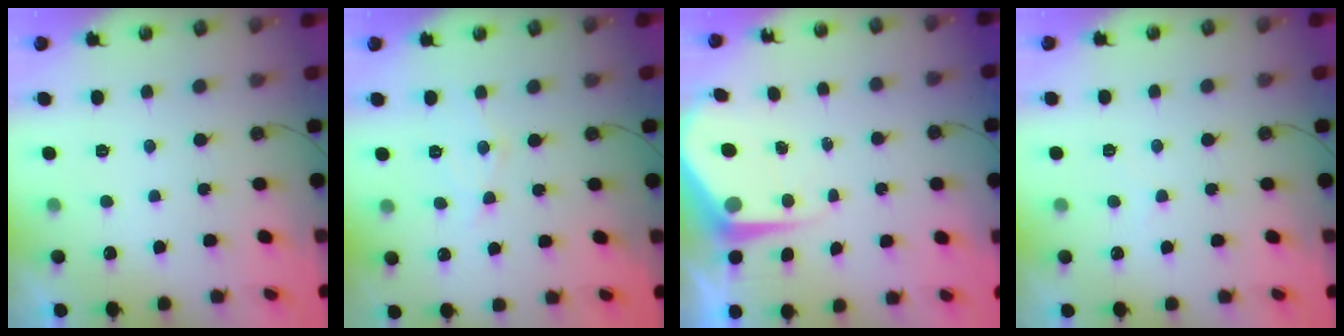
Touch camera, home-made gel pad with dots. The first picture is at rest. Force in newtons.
{"total": 7.3, "press": 7.3, "slide": 0.6}
{"total": 6.4, "press": 6.4, "slide": 0.6}
{"total": 3.9, "press": 3.9, "slide": 0.5}